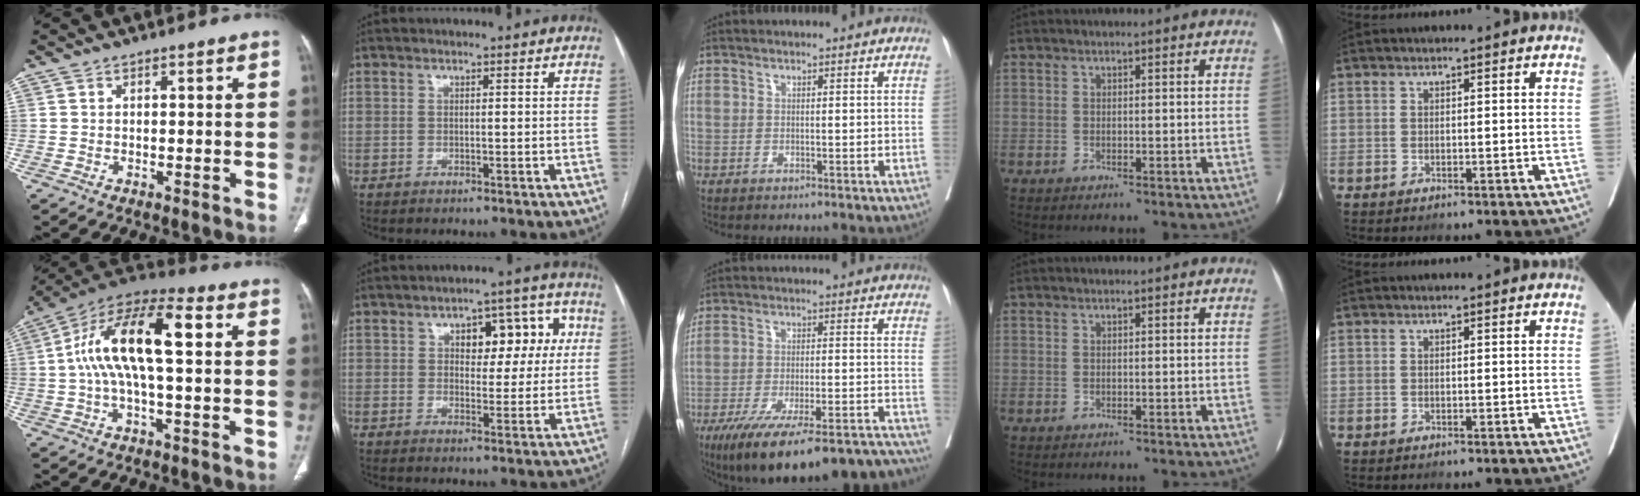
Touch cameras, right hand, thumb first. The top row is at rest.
{"thumb": {"total": 16.3, "force": [1.8, 6.0, 15.0], "torque": [-0.284, 0.043, 0.024]}, "index": {"total": 9.1, "force": [2.6, 4.9, 7.2], "torque": [-0.078, 0.031, 0.036]}, "middle": {"total": 23.7, "force": [-19.8, 4.0, 12.4], "torque": [-0.141, -0.009, -0.276]}}